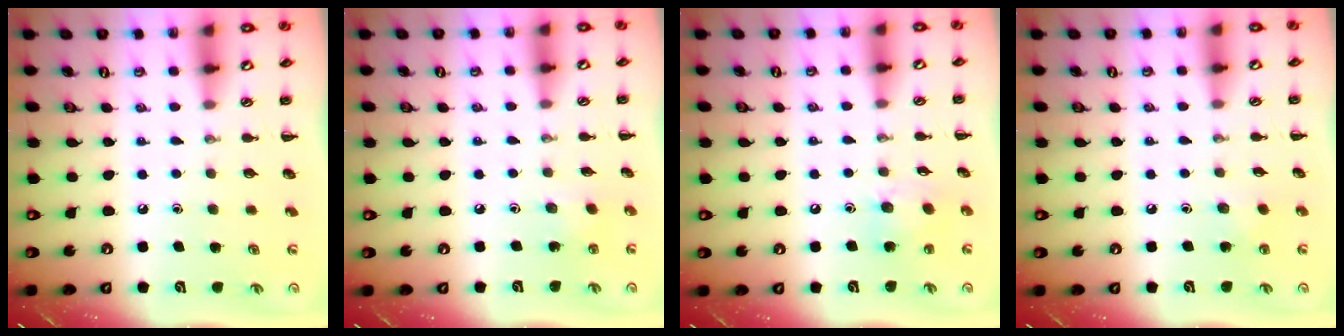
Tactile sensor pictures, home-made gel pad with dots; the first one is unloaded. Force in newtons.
{"total": 2.4, "press": 2.3, "slide": 0.7}
{"total": 9.6, "press": 9.4, "slide": 2.1}
{"total": 4.6, "press": 4.4, "slide": 1.5}